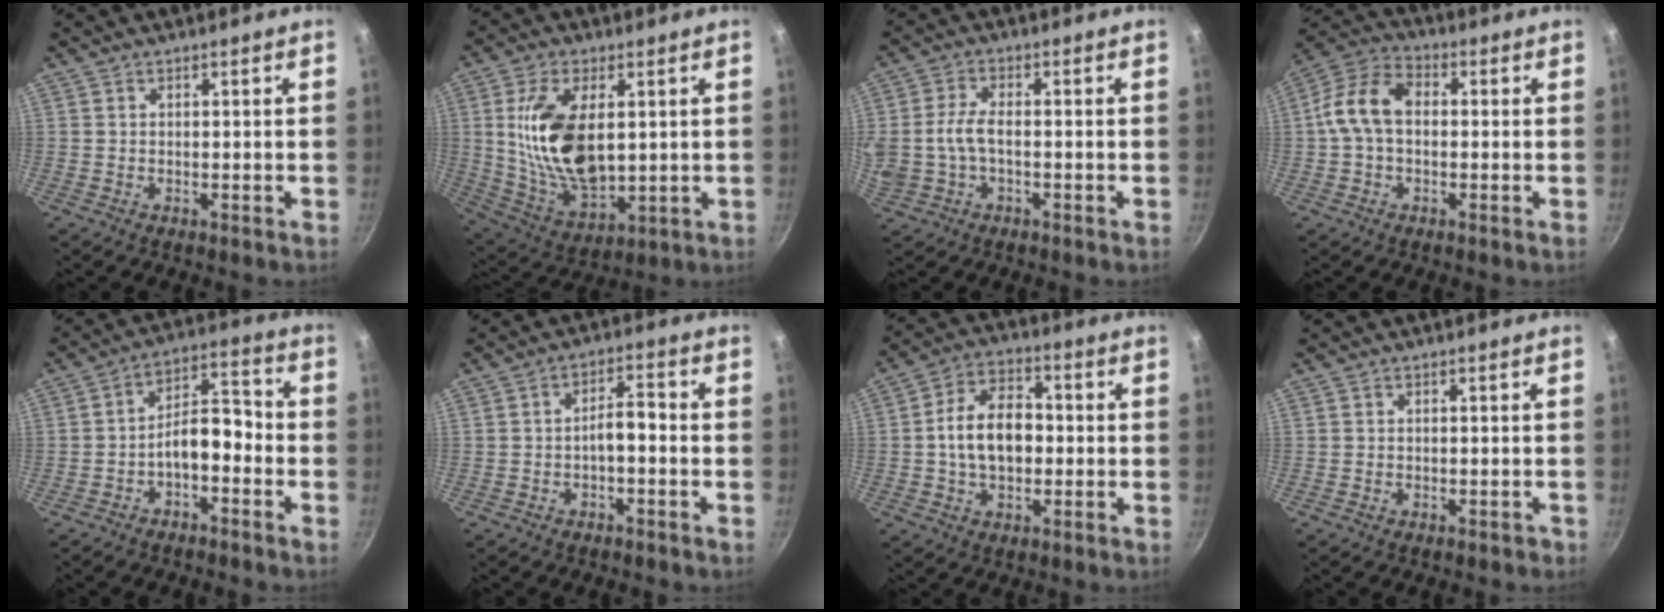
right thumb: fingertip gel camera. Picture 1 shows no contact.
{"total": 17.1, "force": [2.5, 9.0, 14.3], "torque": [-0.263, -0.018, 0.060]}
{"total": 7.4, "force": [-0.7, 4.4, 5.9], "torque": [-0.138, 0.019, -0.011]}
{"total": 10.4, "force": [0.3, 6.9, 7.8], "torque": [-0.153, 0.033, -0.005]}
{"total": 8.5, "force": [-2.8, 4.5, 6.6], "torque": [-0.094, 0.050, -0.055]}
{"total": 4.4, "force": [-1.2, 1.9, 3.8], "torque": [-0.056, 0.029, -0.024]}
{"total": 11.2, "force": [-0.5, 7.2, 8.6], "torque": [-0.135, 0.025, -0.016]}
{"total": 1.0, "force": [-0.7, 0.5, 0.3], "torque": [-0.006, 0.005, -0.010]}